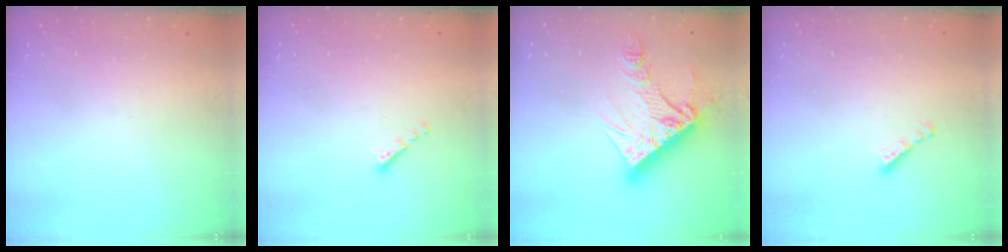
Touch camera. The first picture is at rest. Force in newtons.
{"total": 0.0}
{"total": 14.2, "press": 14.2, "slide": 1.2}
{"total": 2.1, "press": 2.0, "slide": 0.7}